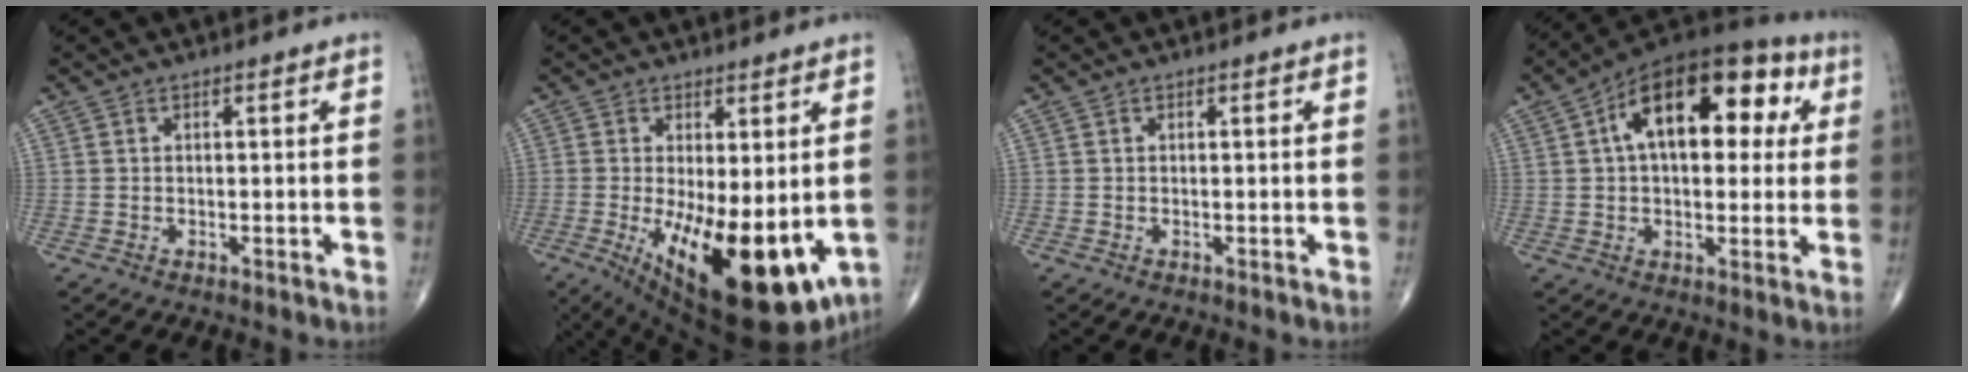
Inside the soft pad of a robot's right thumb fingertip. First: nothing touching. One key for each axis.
{"total": 19.5, "fx": -4.0, "fy": 7.8, "fz": 17.5, "tx": -0.240, "ty": -0.036, "tz": -0.034}
{"total": 0.0}
{"total": 21.1, "fx": 5.6, "fy": 11.3, "fz": 16.9, "tx": -0.224, "ty": 0.031, "tz": 0.075}